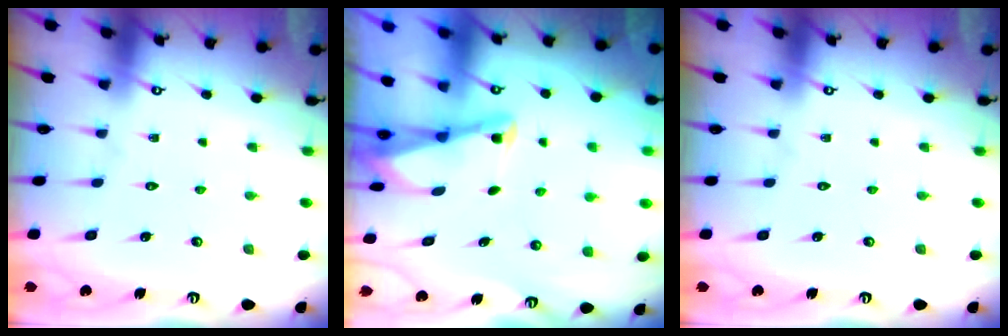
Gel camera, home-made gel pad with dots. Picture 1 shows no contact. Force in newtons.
{"total": 2.0, "press": 2.0, "slide": 0.3}
{"total": 0.0}